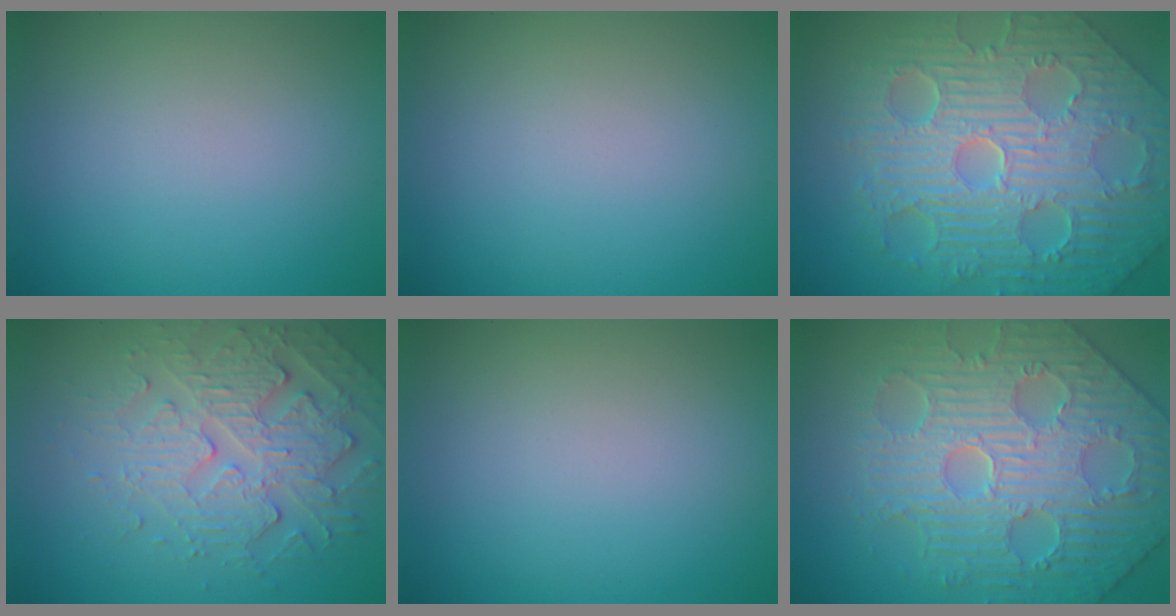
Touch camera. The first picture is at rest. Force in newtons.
{"total": 0.0}
{"total": 11.9, "press": 7.7, "slide": 9.0}
{"total": 4.7, "press": 4.1, "slide": 2.3}
{"total": 0.0}
{"total": 6.9, "press": 5.9, "slide": 3.6}